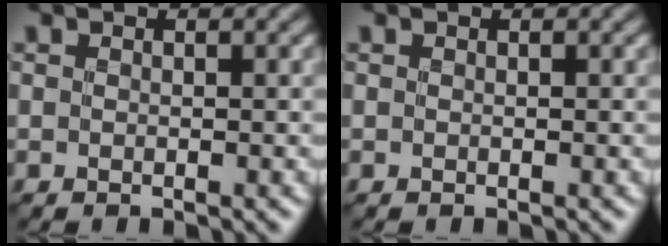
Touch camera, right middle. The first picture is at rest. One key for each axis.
{"total": 0.0}